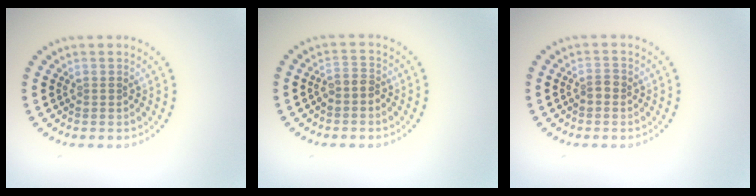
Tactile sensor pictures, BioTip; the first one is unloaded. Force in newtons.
{"total": 1.5, "press": 1.2, "slide": 0.9}
{"total": 1.1, "press": 1.0, "slide": 0.2}